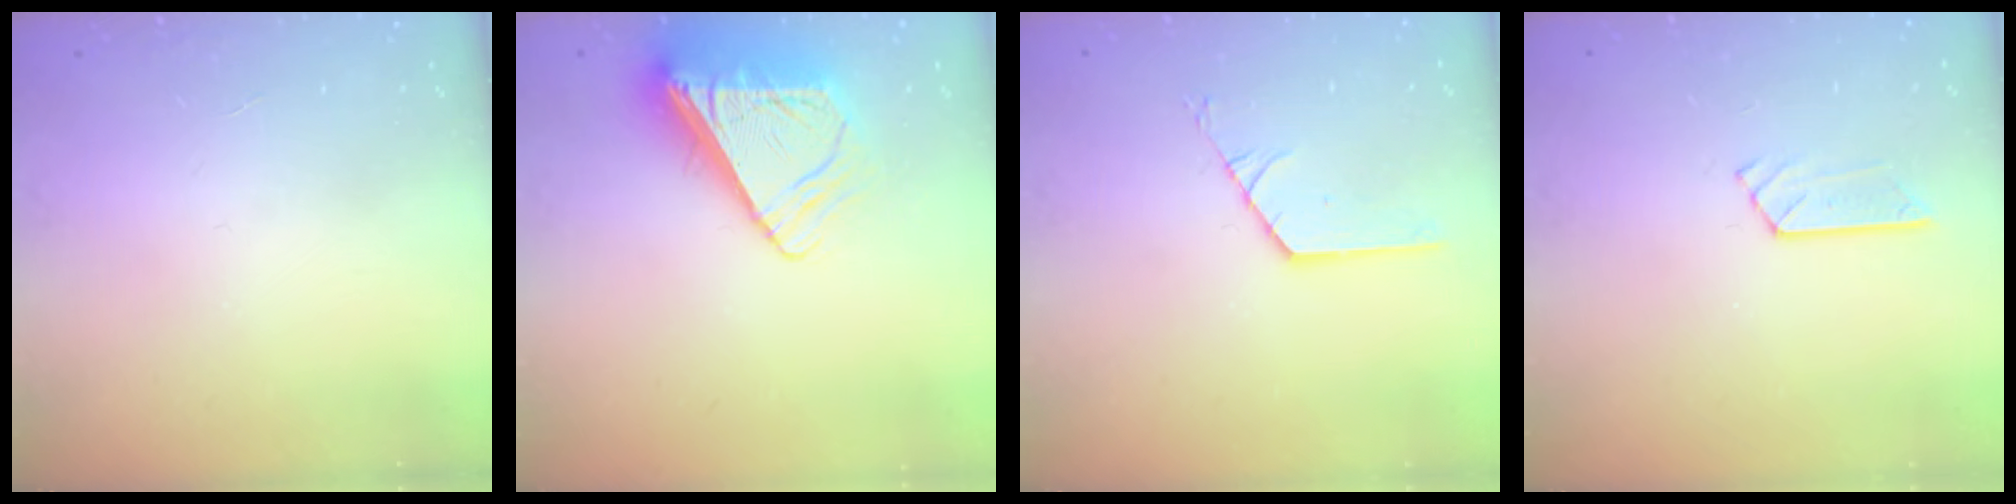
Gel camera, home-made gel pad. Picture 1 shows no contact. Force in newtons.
{"total": 9.8, "press": 9.7, "slide": 1.4}
{"total": 1.8, "press": 1.7, "slide": 0.3}
{"total": 3.9, "press": 3.9, "slide": 0.4}